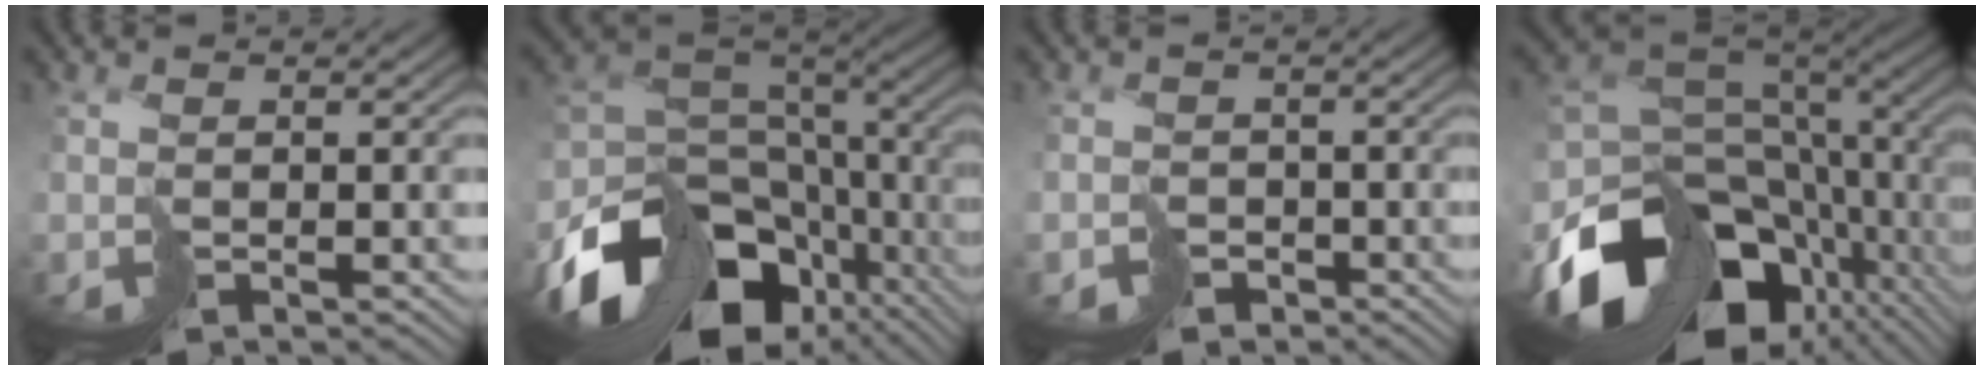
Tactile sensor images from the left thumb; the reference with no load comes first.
{"total": 16.2, "force": [-7.2, 10.5, 9.9], "torque": [-0.230, -0.035, -0.096]}
{"total": 2.9, "force": [-2.0, 2.1, 0.0], "torque": [0.017, -0.006, -0.036]}
{"total": 16.8, "force": [-5.8, 10.8, 11.5], "torque": [-0.253, -0.032, -0.079]}